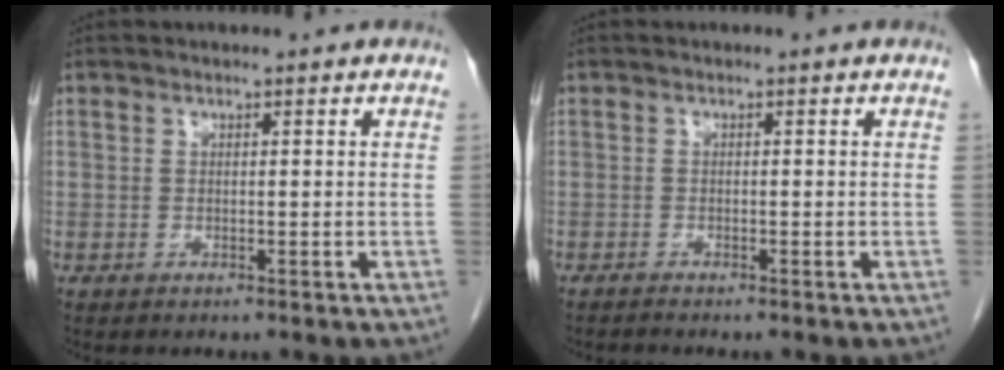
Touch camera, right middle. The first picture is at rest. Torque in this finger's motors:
{"motor_torque": [0.40, -0.15, 0.00, 0.01]}